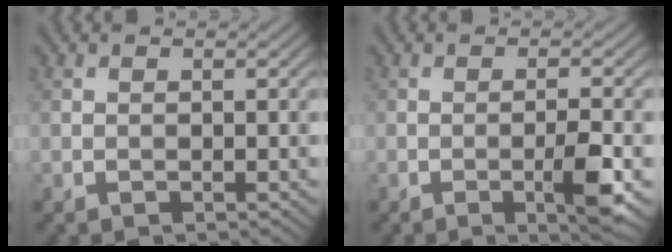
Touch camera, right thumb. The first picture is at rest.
{"total": 4.2, "force": [-1.5, 0.4, 3.9], "torque": [-0.063, 0.004, -0.026]}